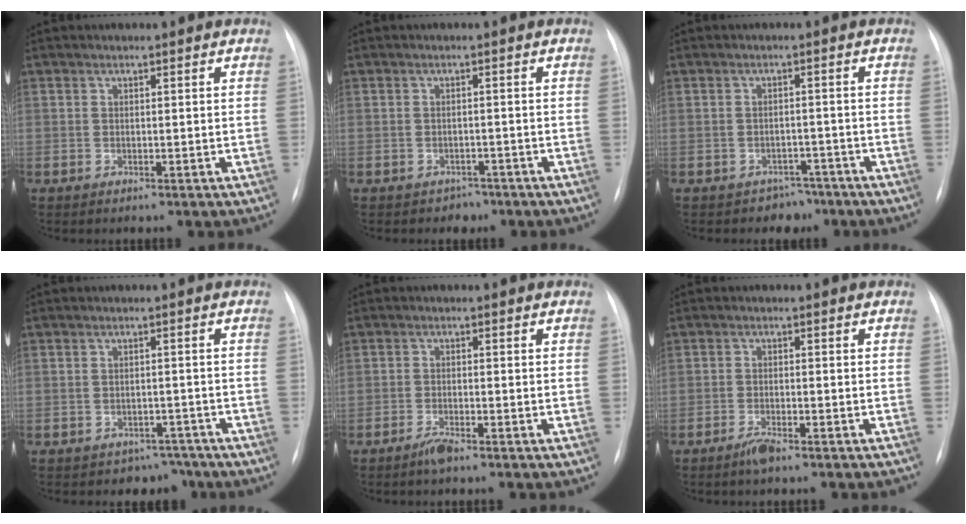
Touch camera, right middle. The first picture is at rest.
{"total": 2.0, "force": [-1.4, 1.4, -0.1], "torque": [-0.004, 0.010, -0.017]}
{"total": 3.2, "force": [-2.4, 2.1, -0.3], "torque": [0.007, 0.014, -0.030]}
{"total": 3.8, "force": [-3.1, 2.3, -0.5], "torque": [0.016, 0.017, -0.039]}
{"total": 2.0, "force": [-1.6, 0.0, 1.1], "torque": [-0.030, -0.004, -0.032]}
{"total": 3.0, "force": [-2.5, 0.3, 1.6], "torque": [-0.026, -0.003, -0.039]}